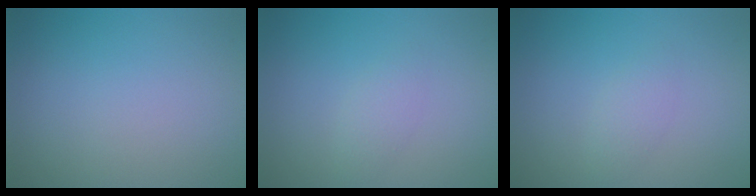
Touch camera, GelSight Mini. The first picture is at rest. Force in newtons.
{"total": 1.3, "press": 1.3, "slide": 0.0}
{"total": 1.3, "press": 1.3, "slide": 0.0}